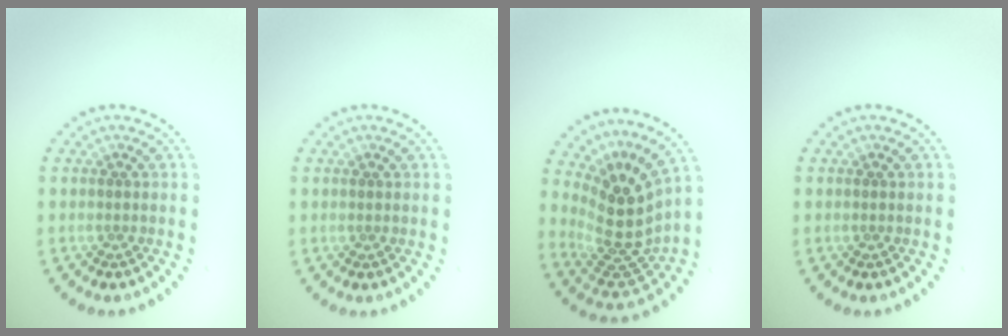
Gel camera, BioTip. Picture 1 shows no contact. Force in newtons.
{"total": 0.0}
{"total": 4.9, "press": 3.5, "slide": 3.4}
{"total": 0.0}